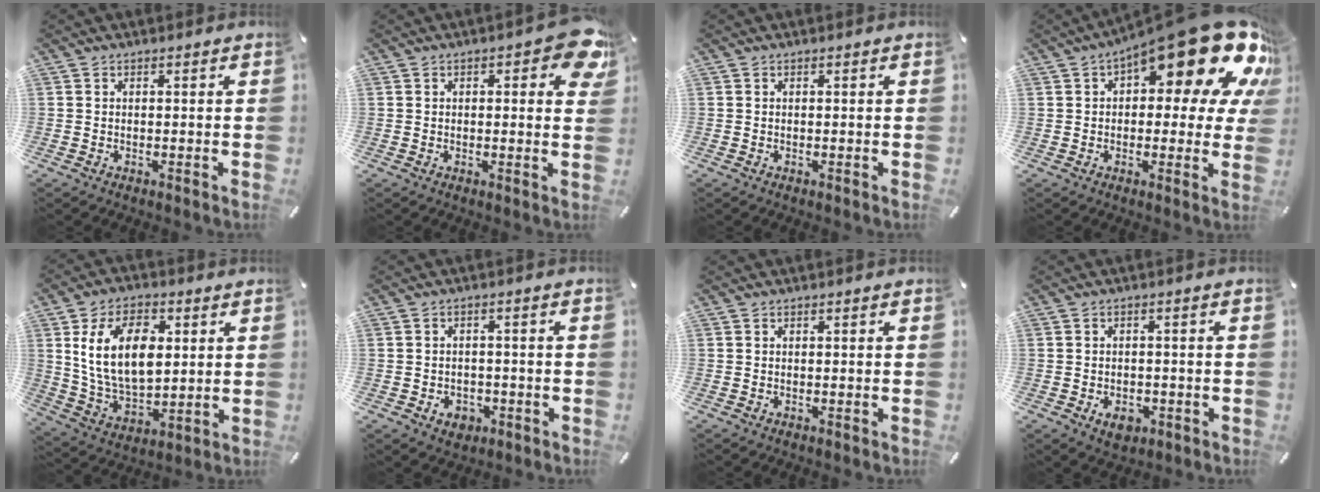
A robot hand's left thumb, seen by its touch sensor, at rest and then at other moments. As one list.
[{"total": 7.6, "force": [2.6, 3.2, 6.4], "torque": [-0.074, -0.011, 0.039]}, {"total": 0.0}, {"total": 21.6, "force": [11.1, 8.2, 16.7], "torque": [-0.228, -0.075, 0.180]}, {"total": 15.6, "force": [4.1, 10.0, 11.2], "torque": [-0.231, 0.004, 0.070]}, {"total": 4.4, "force": [-1.8, 3.6, 1.9], "torque": [-0.029, 0.004, -0.034]}, {"total": 0.0}, {"total": 4.7, "force": [-1.8, 3.3, 2.8], "torque": [-0.050, 0.002, -0.034]}]